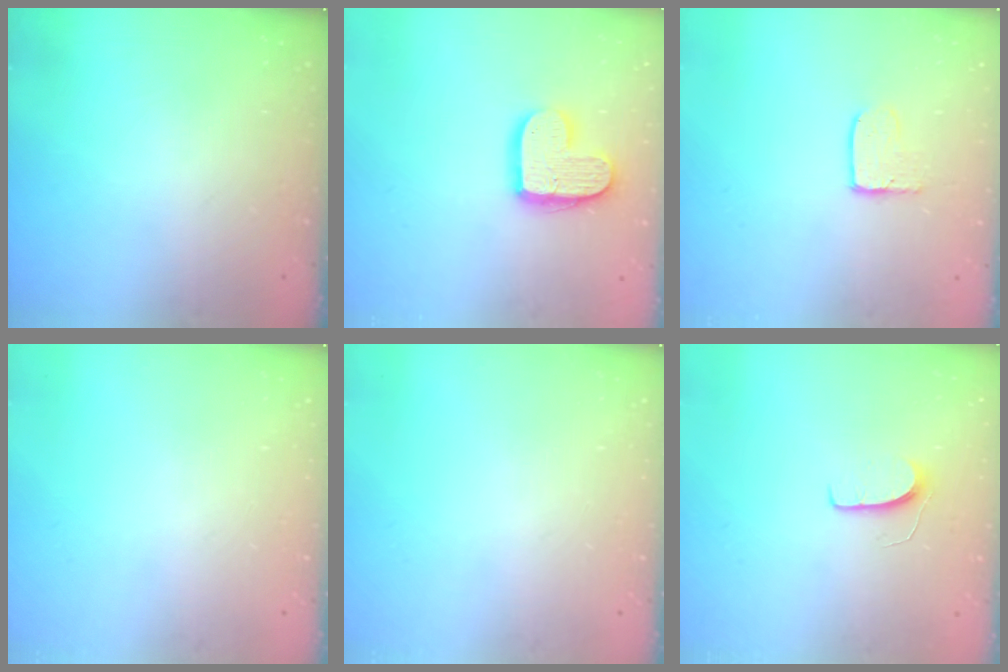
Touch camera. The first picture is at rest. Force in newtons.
{"total": 13.8, "press": 13.8, "slide": 0.9}
{"total": 3.6, "press": 3.6, "slide": 0.3}
{"total": 0.0}
{"total": 0.0}
{"total": 5.8, "press": 5.7, "slide": 0.4}